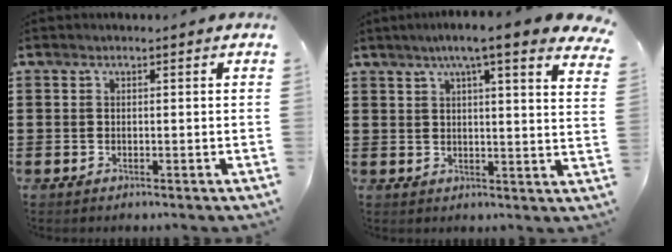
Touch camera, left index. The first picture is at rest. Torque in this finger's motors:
{"motor_torque": [1.54, -0.59, 0.79, 0.21]}